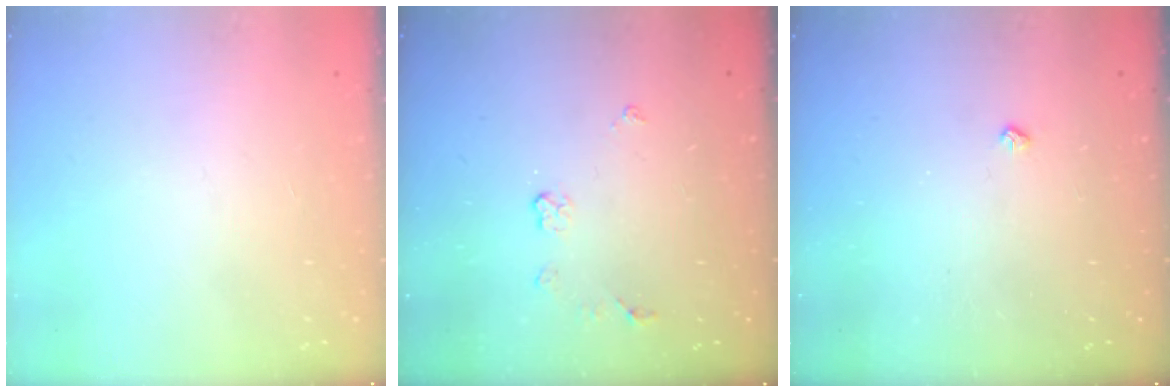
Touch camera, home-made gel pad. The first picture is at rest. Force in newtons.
{"total": 3.6, "press": 3.5, "slide": 0.6}
{"total": 2.6, "press": 2.5, "slide": 0.5}